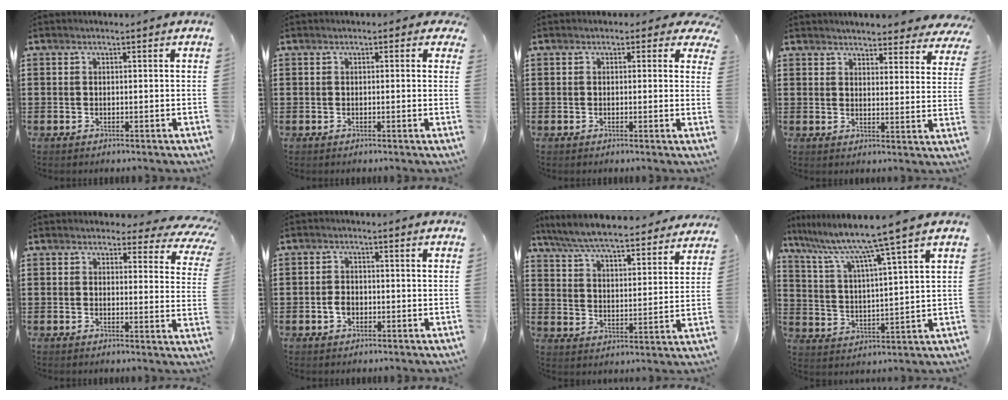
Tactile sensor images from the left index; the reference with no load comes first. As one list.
[{"total": 0.8, "force": [0.1, 0.6, 0.5], "torque": [-0.012, 0.006, -0.001]}, {"total": 1.4, "force": [0.6, 1.0, 0.8], "torque": [-0.013, 0.007, 0.007]}, {"total": 4.3, "force": [4.2, 0.1, 0.7], "torque": [-0.024, -0.021, 0.075]}, {"total": 3.9, "force": [3.2, 1.2, 1.8], "torque": [-0.031, -0.013, 0.054]}, {"total": 2.3, "force": [-0.6, 1.6, 1.5], "torque": [-0.039, 0.001, -0.015]}, {"total": 7.0, "force": [6.7, 0.3, 2.2], "torque": [-0.072, -0.042, 0.116]}, {"total": 8.8, "force": [7.1, -1.3, 5.1], "torque": [-0.126, -0.049, 0.111]}]